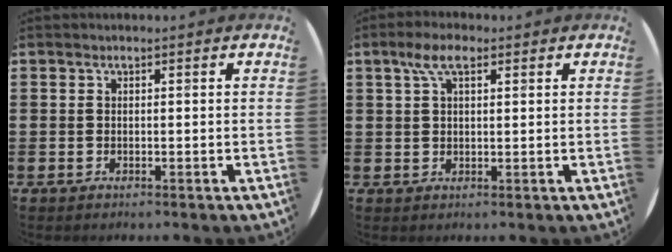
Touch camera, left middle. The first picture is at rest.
{"total": 4.7, "force": [2.7, 2.0, 3.3], "torque": [-0.064, 0.006, 0.045]}